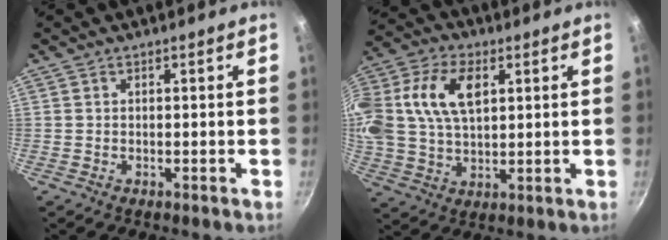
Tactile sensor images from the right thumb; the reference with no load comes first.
{"total": 19.1, "force": [5.2, 12.4, 13.6], "torque": [-0.291, 0.022, 0.092]}